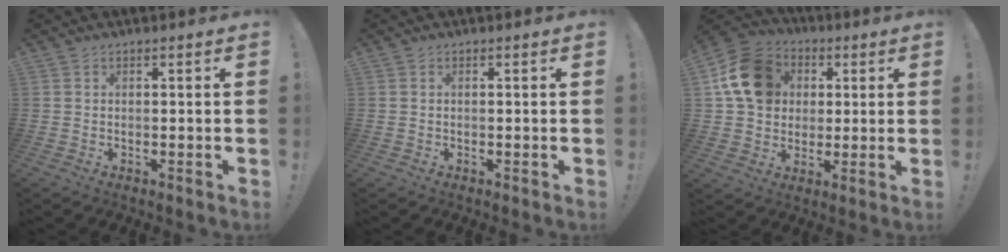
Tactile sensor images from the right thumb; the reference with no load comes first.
{"total": 0.0}
{"total": 16.6, "force": [4.4, 13.6, 8.5], "torque": [-0.123, -0.003, 0.091]}